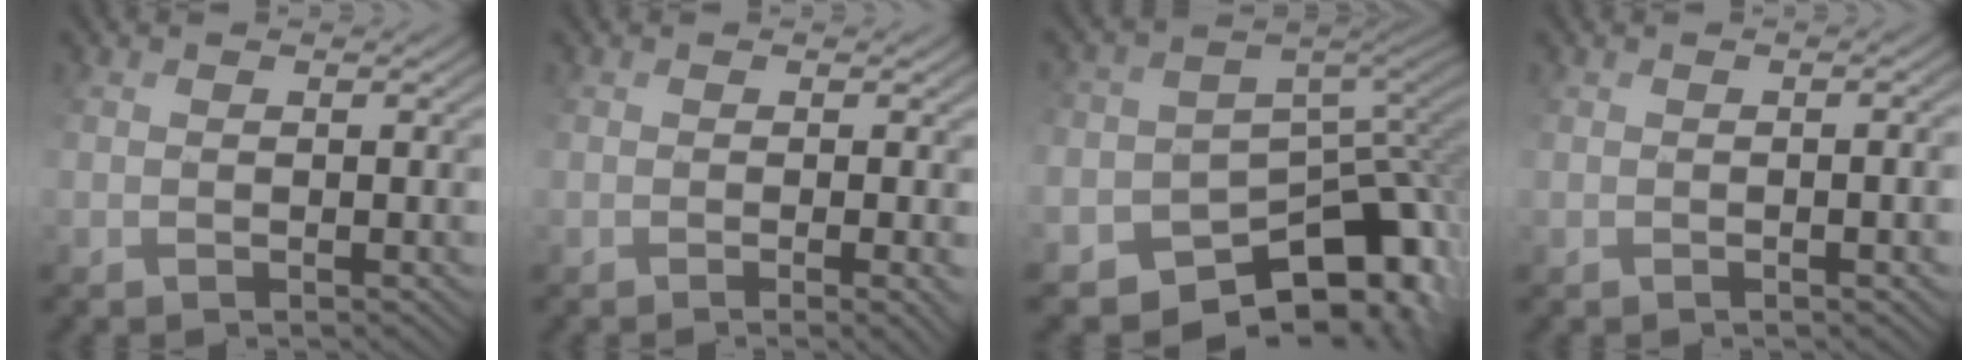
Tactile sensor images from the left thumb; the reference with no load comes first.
{"total": 3.4, "force": [-0.9, 1.2, 3.0], "torque": [-0.041, -0.009, 0.004]}
{"total": 11.5, "force": [-6.2, 7.9, 5.6], "torque": [-0.111, -0.009, -0.082]}
{"total": 3.6, "force": [-0.8, 1.1, 3.3], "torque": [-0.036, 0.001, 0.001]}